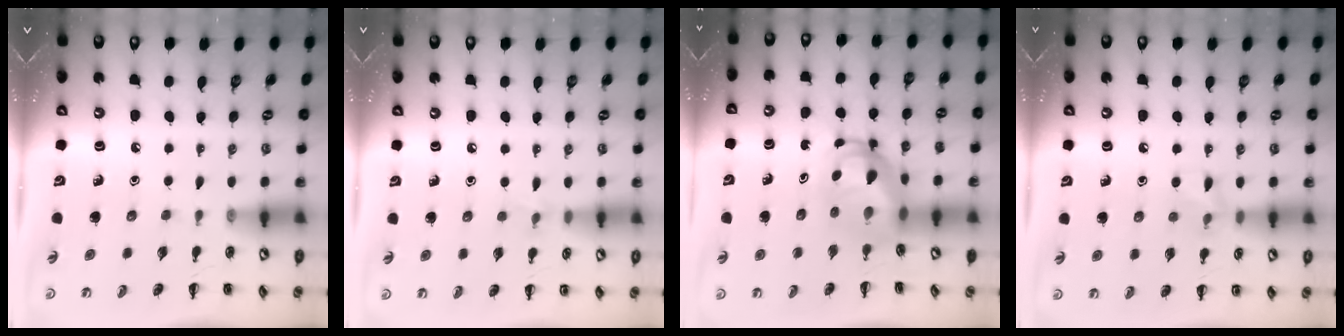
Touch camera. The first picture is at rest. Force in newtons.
{"total": 4.7, "press": 4.4, "slide": 1.6}
{"total": 6.1, "press": 6.1, "slide": 0.6}
{"total": 6.5, "press": 6.1, "slide": 2.3}